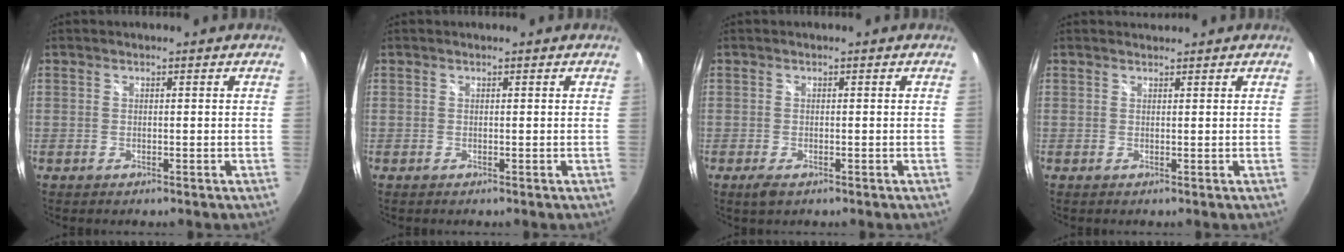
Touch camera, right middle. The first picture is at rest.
{"total": 0.0}
{"total": 2.2, "force": [-1.3, 1.0, 1.4], "torque": [-0.028, -0.008, -0.021]}
{"total": 0.7, "force": [0.7, 0.1, -0.1], "torque": [0.004, 0.002, 0.013]}